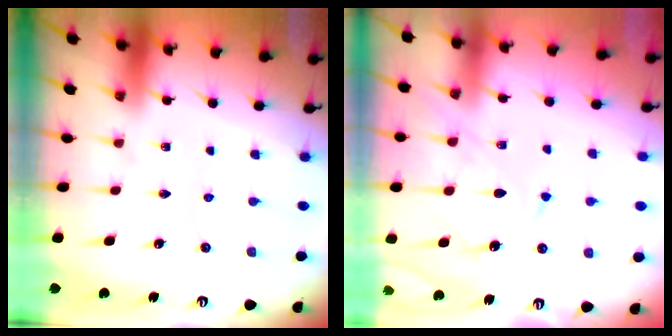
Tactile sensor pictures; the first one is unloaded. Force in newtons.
{"total": 11.8, "press": 11.7, "slide": 1.2}